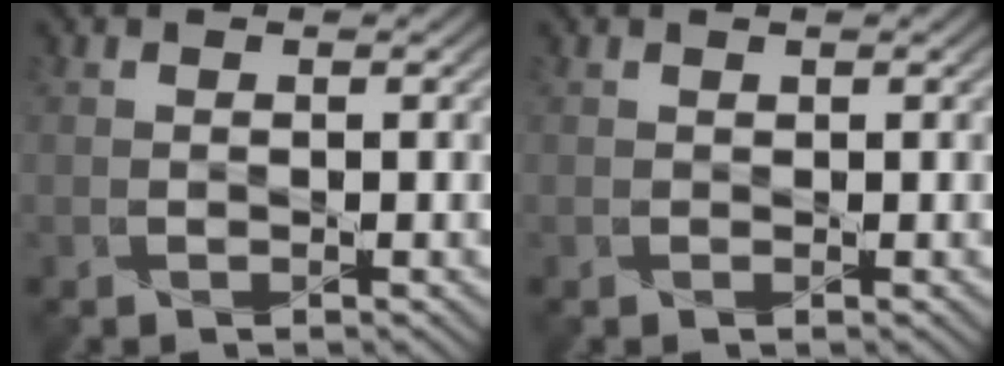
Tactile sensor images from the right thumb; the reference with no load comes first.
{"total": 0.5, "force": [0.3, 0.0, -0.4], "torque": [0.009, -0.001, 0.006]}